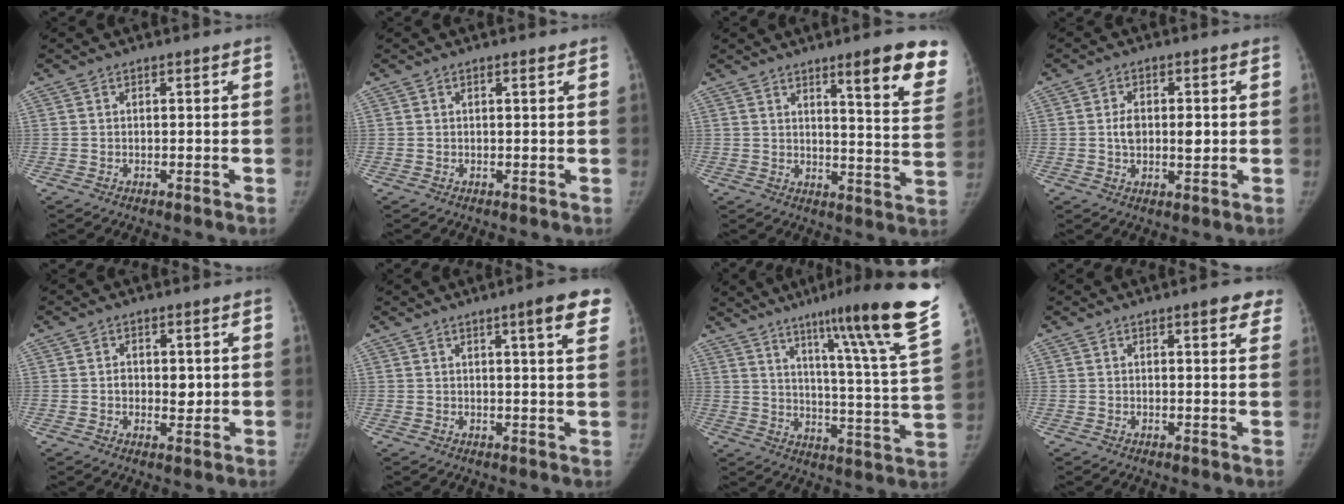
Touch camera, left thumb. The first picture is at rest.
{"total": 0.8, "force": [0.5, 0.2, 0.6], "torque": [-0.010, 0.000, 0.008]}
{"total": 14.6, "force": [9.1, 2.6, 11.0], "torque": [-0.104, -0.055, 0.117]}
{"total": 6.0, "force": [0.2, 3.5, 4.9], "torque": [-0.069, 0.000, 0.005]}
{"total": 4.2, "force": [0.3, 3.0, 2.9], "torque": [-0.023, -0.002, 0.007]}
{"total": 7.5, "force": [4.2, 0.7, 6.2], "torque": [-0.071, -0.016, 0.049]}
{"total": 24.9, "force": [16.1, 1.2, 19.0], "torque": [-0.257, -0.085, 0.224]}
{"total": 4.9, "force": [3.1, 1.4, 3.5], "torque": [-0.021, -0.007, 0.032]}